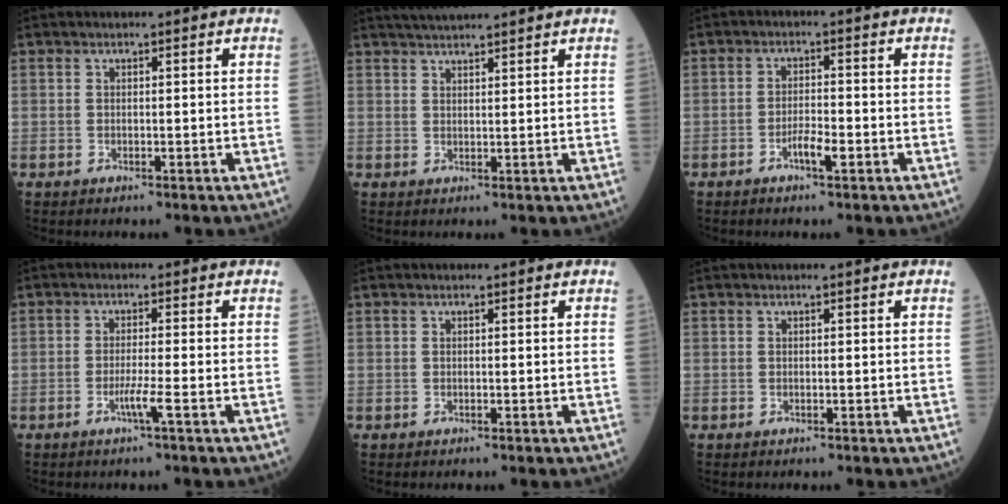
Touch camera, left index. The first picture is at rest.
{"total": 5.6, "force": [5.1, -0.2, 2.2], "torque": [-0.039, 0.029, 0.081]}
{"total": 3.2, "force": [-1.7, 0.5, 2.7], "torque": [-0.049, 0.001, -0.031]}
{"total": 2.7, "force": [-1.3, -0.7, 2.2], "torque": [-0.047, -0.005, -0.028]}
{"total": 0.0}
{"total": 0.0}